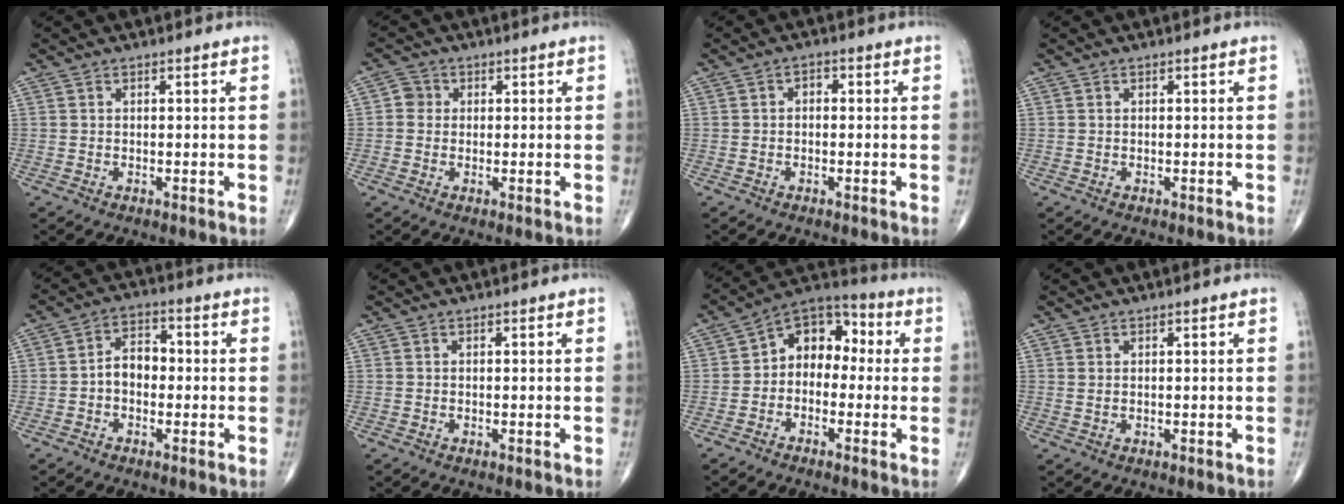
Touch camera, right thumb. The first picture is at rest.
{"total": 2.7, "force": [0.2, 2.6, 0.8], "torque": [0.003, 0.005, -0.002]}
{"total": 1.6, "force": [0.0, 1.1, 1.1], "torque": [-0.007, 0.006, -0.008]}
{"total": 0.0}
{"total": 5.8, "force": [-0.9, 4.1, 4.1], "torque": [-0.051, 0.025, -0.025]}
{"total": 0.0}
{"total": 9.9, "force": [-0.2, 7.2, 6.8], "torque": [-0.063, 0.041, -0.028]}
{"total": 0.7, "force": [0.4, 0.1, 0.5], "torque": [-0.015, 0.003, 0.009]}